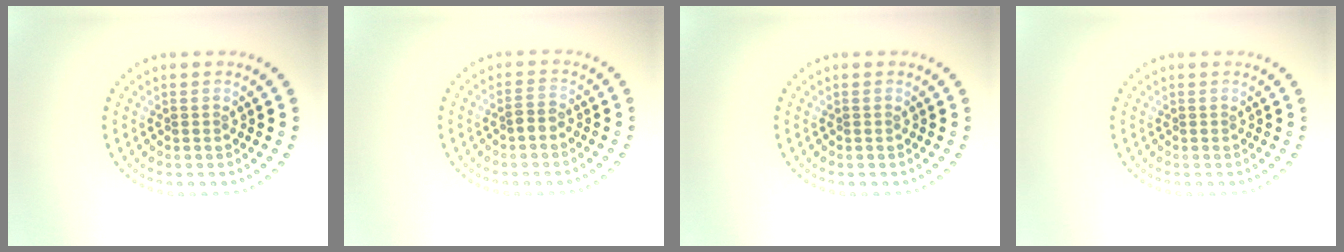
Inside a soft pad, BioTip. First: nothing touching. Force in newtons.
{"total": 1.2, "press": 1.1, "slide": 0.5}
{"total": 0.0}
{"total": 0.0}